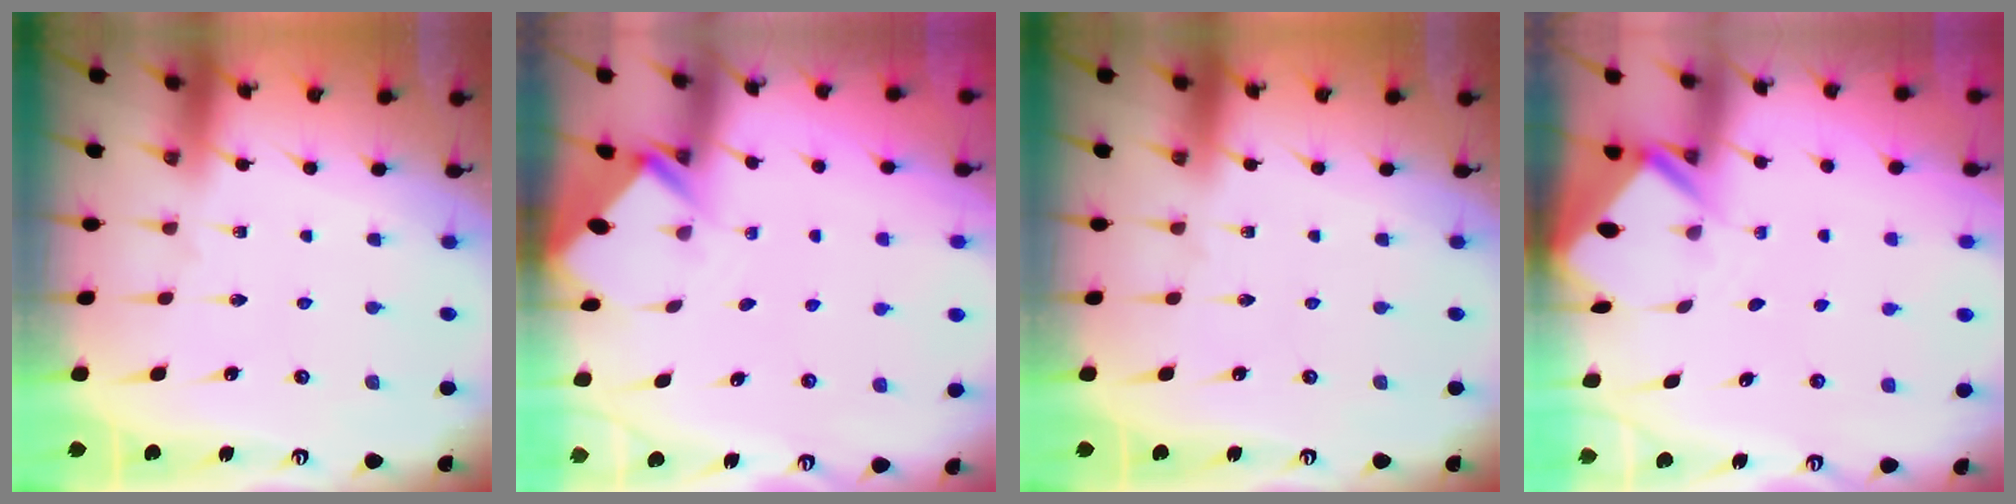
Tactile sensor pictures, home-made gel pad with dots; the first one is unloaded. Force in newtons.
{"total": 2.2, "press": 2.2, "slide": 0.1}
{"total": 0.0}
{"total": 2.4, "press": 2.4, "slide": 0.1}